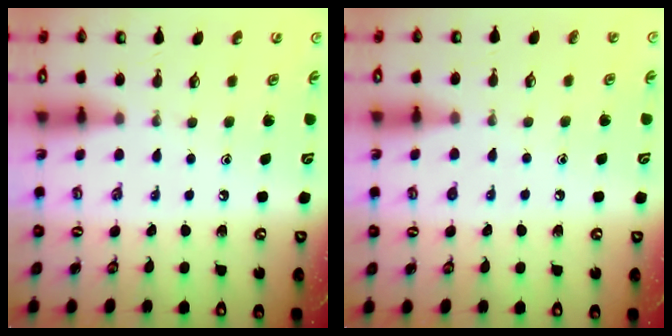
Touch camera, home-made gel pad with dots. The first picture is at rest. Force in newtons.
{"total": 2.3, "press": 2.3, "slide": 0.2}